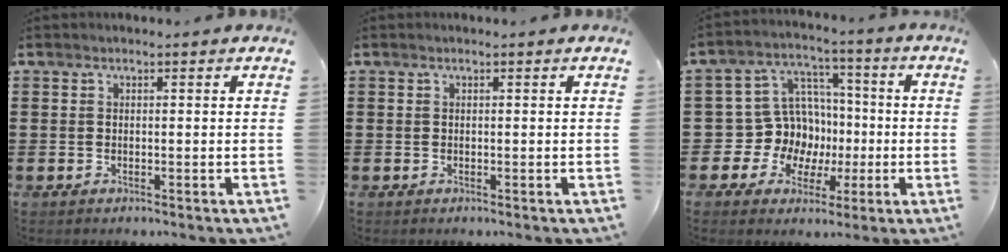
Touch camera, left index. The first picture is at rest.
{"total": 0.0}
{"total": 10.3, "force": [-0.4, 9.9, 2.6], "torque": [-0.101, -0.005, 0.003]}